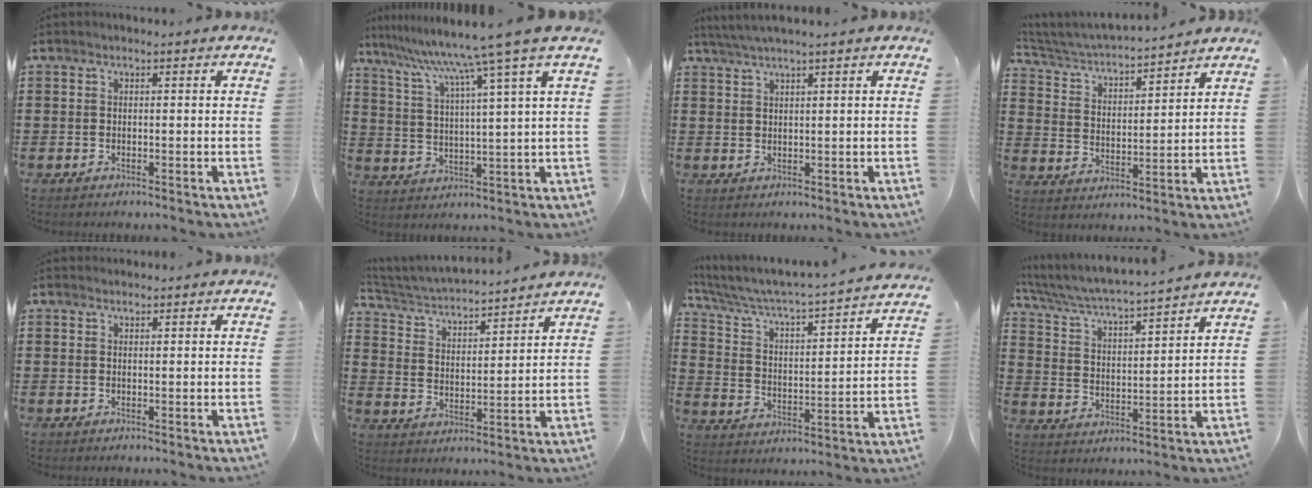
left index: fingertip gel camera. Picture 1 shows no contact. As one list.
[{"total": 9.5, "force": [7.2, -2.0, 5.9], "torque": [-0.143, -0.044, 0.109]}, {"total": 2.4, "force": [2.0, -0.3, 1.4], "torque": [-0.029, 0.002, 0.037]}, {"total": 3.8, "force": [3.7, 0.1, 1.0], "torque": [-0.040, -0.030, 0.055]}, {"total": 0.7, "force": [0.6, 0.2, 0.0], "torque": [-0.002, 0.001, 0.013]}, {"total": 3.7, "force": [3.7, 0.1, 0.7], "torque": [-0.036, -0.029, 0.056]}, {"total": 3.2, "force": [2.9, -0.1, 1.2], "torque": [-0.045, -0.041, 0.035]}, {"total": 4.5, "force": [4.3, -0.4, 1.3], "torque": [-0.048, -0.037, 0.065]}]